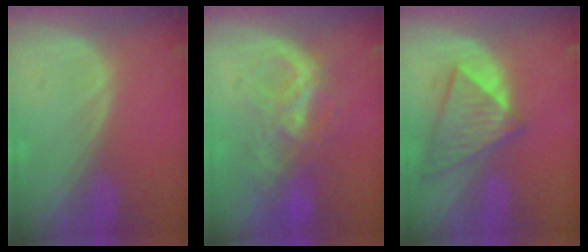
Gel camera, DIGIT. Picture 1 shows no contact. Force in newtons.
{"total": 8.7, "press": 7.5, "slide": 4.3}
{"total": 7.6, "press": 7.3, "slide": 2.2}